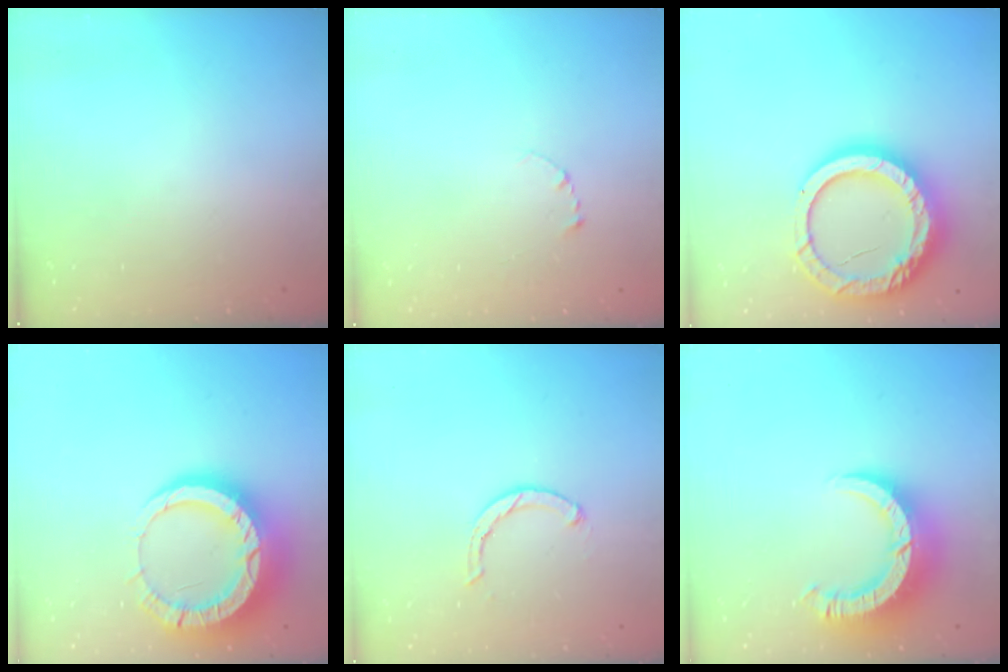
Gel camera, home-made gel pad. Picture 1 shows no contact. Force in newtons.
{"total": 2.3, "press": 2.3, "slide": 0.2}
{"total": 20.9, "press": 20.8, "slide": 2.6}
{"total": 18.7, "press": 18.6, "slide": 1.9}
{"total": 3.1, "press": 3.0, "slide": 0.6}
{"total": 12.6, "press": 12.6, "slide": 1.4}